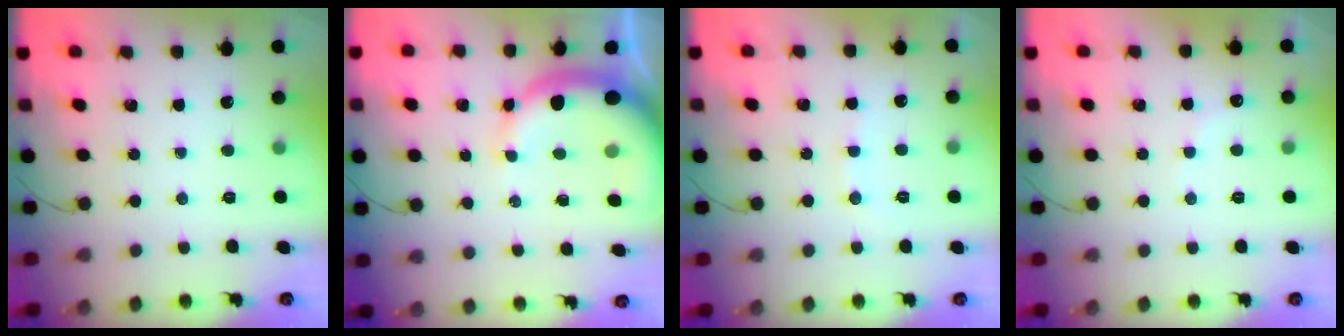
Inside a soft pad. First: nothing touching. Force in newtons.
{"total": 11.8, "press": 11.5, "slide": 2.7}
{"total": 6.8, "press": 6.7, "slide": 1.4}
{"total": 6.1, "press": 6.0, "slide": 1.4}